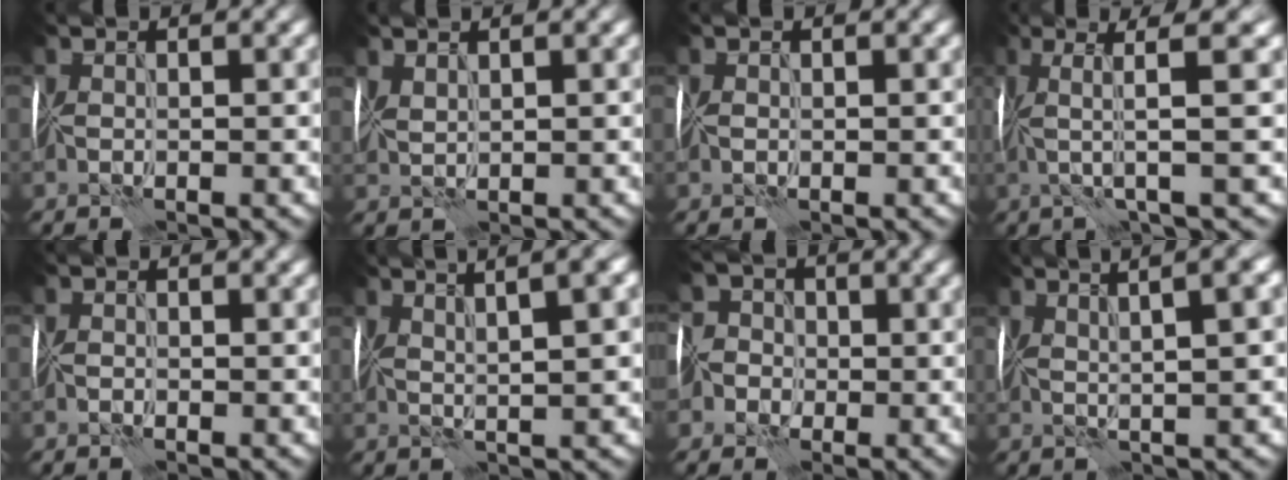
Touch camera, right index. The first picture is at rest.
{"total": 1.4, "force": [1.2, 0.4, 0.7], "torque": [-0.022, 0.006, 0.028]}
{"total": 0.5, "force": [0.1, 0.4, 0.2], "torque": [-0.006, 0.002, 0.004]}
{"total": 5.2, "force": [1.3, 0.2, 5.0], "torque": [-0.100, 0.013, 0.021]}
{"total": 0.6, "force": [-0.6, -0.1, 0.1], "torque": [-0.004, -0.001, -0.015]}
{"total": 7.4, "force": [3.8, 2.1, 6.1], "torque": [-0.054, 0.042, 0.027]}
{"total": 5.6, "force": [-1.8, 5.0, 1.8], "torque": [-0.020, 0.015, -0.071]}
{"total": 8.1, "force": [3.7, 2.7, 6.7], "torque": [-0.059, 0.050, 0.028]}